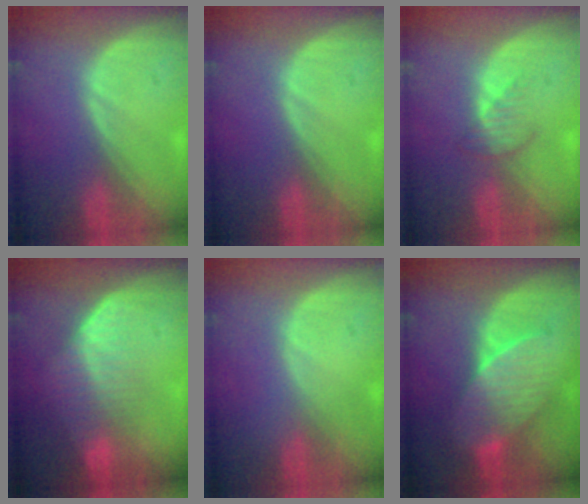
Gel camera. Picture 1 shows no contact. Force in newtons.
{"total": 0.0}
{"total": 2.8, "press": 2.7, "slide": 0.8}
{"total": 7.2, "press": 6.2, "slide": 3.7}
{"total": 0.0}
{"total": 7.1, "press": 7.0, "slide": 1.4}